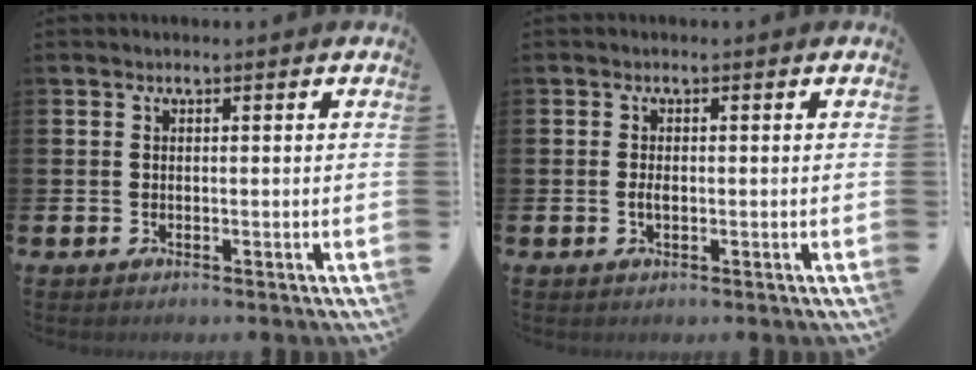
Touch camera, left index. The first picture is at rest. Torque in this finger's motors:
{"motor_torque": [0.29, 0.02, 0.01, 0.00]}